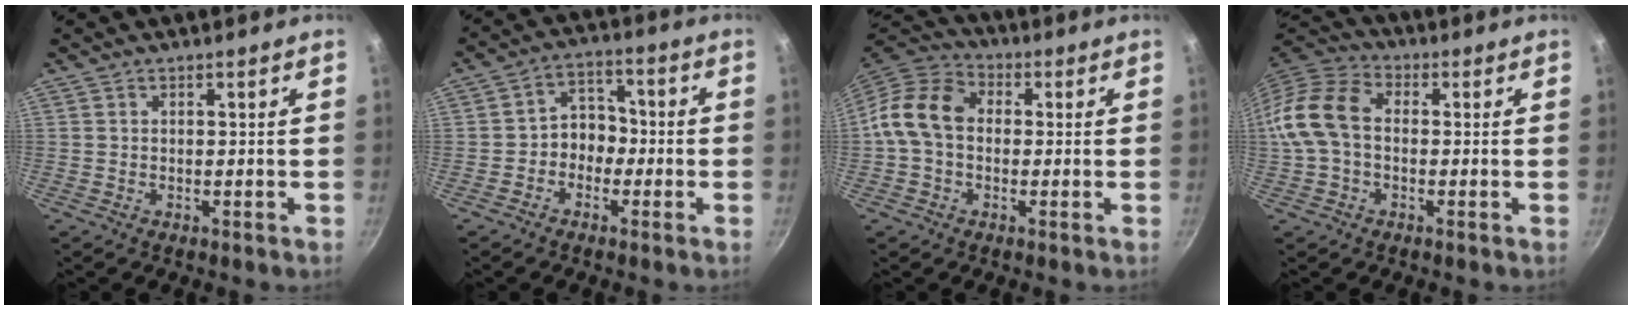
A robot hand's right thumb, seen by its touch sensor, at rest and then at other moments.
{"total": 6.1, "force": [-1.7, 4.9, 3.1], "torque": [-0.003, 0.033, -0.040]}
{"total": 11.3, "force": [0.2, 8.6, 7.3], "torque": [-0.108, 0.027, -0.018]}
{"total": 12.0, "force": [-0.2, 8.4, 8.6], "torque": [-0.151, 0.034, -0.023]}